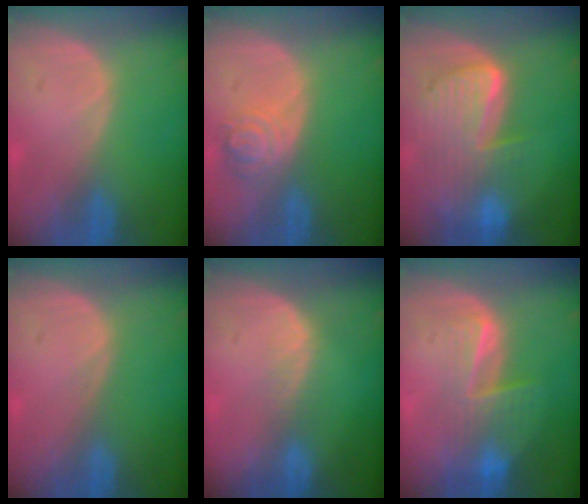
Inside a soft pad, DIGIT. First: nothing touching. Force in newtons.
{"total": 4.6, "press": 4.2, "slide": 1.8}
{"total": 9.9, "press": 8.5, "slide": 5.0}
{"total": 0.0}
{"total": 2.3, "press": 1.6, "slide": 1.6}
{"total": 7.2, "press": 6.6, "slide": 2.9}